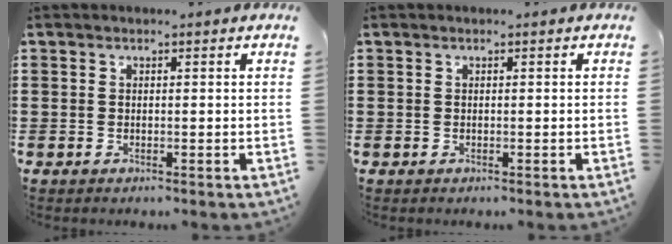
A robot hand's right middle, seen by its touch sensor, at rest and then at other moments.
{"total": 0.0}